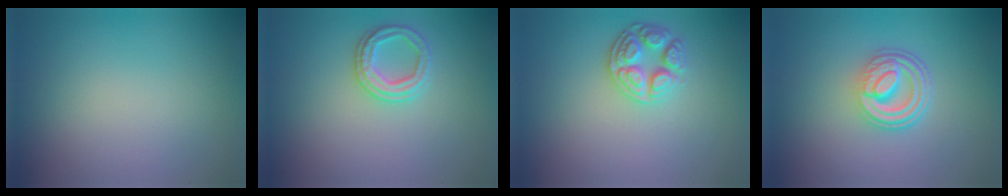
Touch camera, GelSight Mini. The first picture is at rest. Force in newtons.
{"total": 2.4, "press": 2.4, "slide": 0.2}
{"total": 3.3, "press": 3.0, "slide": 1.3}
{"total": 4.8, "press": 3.4, "slide": 3.4}